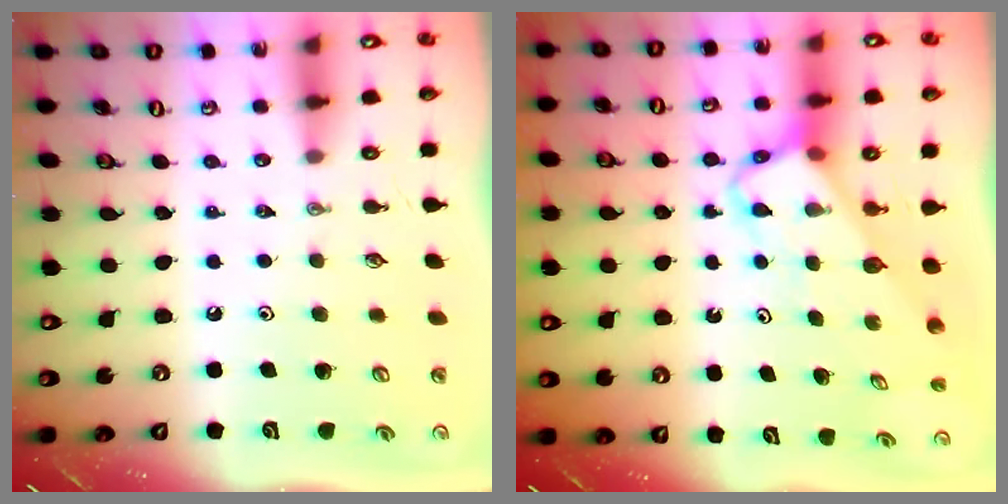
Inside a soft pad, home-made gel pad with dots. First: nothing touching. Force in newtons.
{"total": 3.8, "press": 3.8, "slide": 0.3}